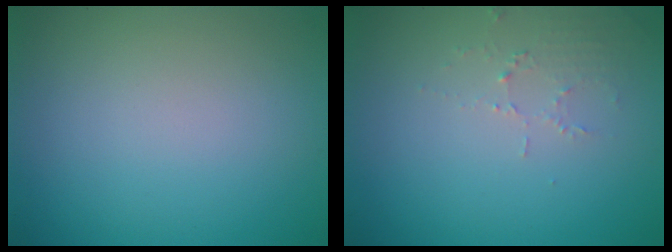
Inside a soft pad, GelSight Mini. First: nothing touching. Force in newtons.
{"total": 1.5, "press": 1.5, "slide": 0.2}